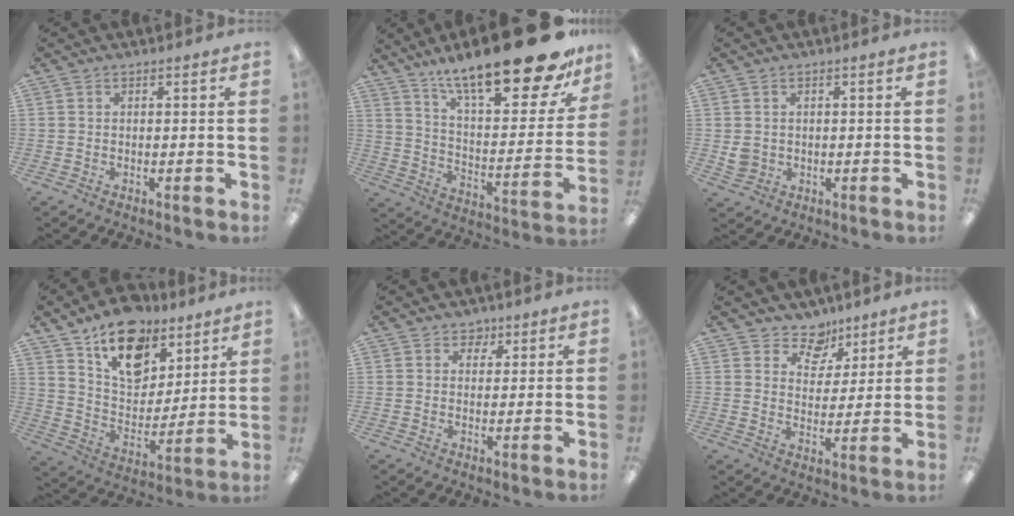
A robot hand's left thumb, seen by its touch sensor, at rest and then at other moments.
{"total": 24.8, "force": [18.1, 6.5, 15.6], "torque": [-0.233, -0.126, 0.295]}
{"total": 3.0, "force": [0.3, 2.8, 1.1], "torque": [-0.014, 0.002, 0.007]}
{"total": 18.4, "force": [12.2, 10.7, 8.7], "torque": [-0.139, -0.067, 0.219]}
{"total": 2.8, "force": [1.7, 2.2, 0.6], "torque": [0.008, -0.005, 0.027]}
{"total": 8.1, "force": [6.2, 5.0, 1.5], "torque": [-0.021, -0.044, 0.114]}